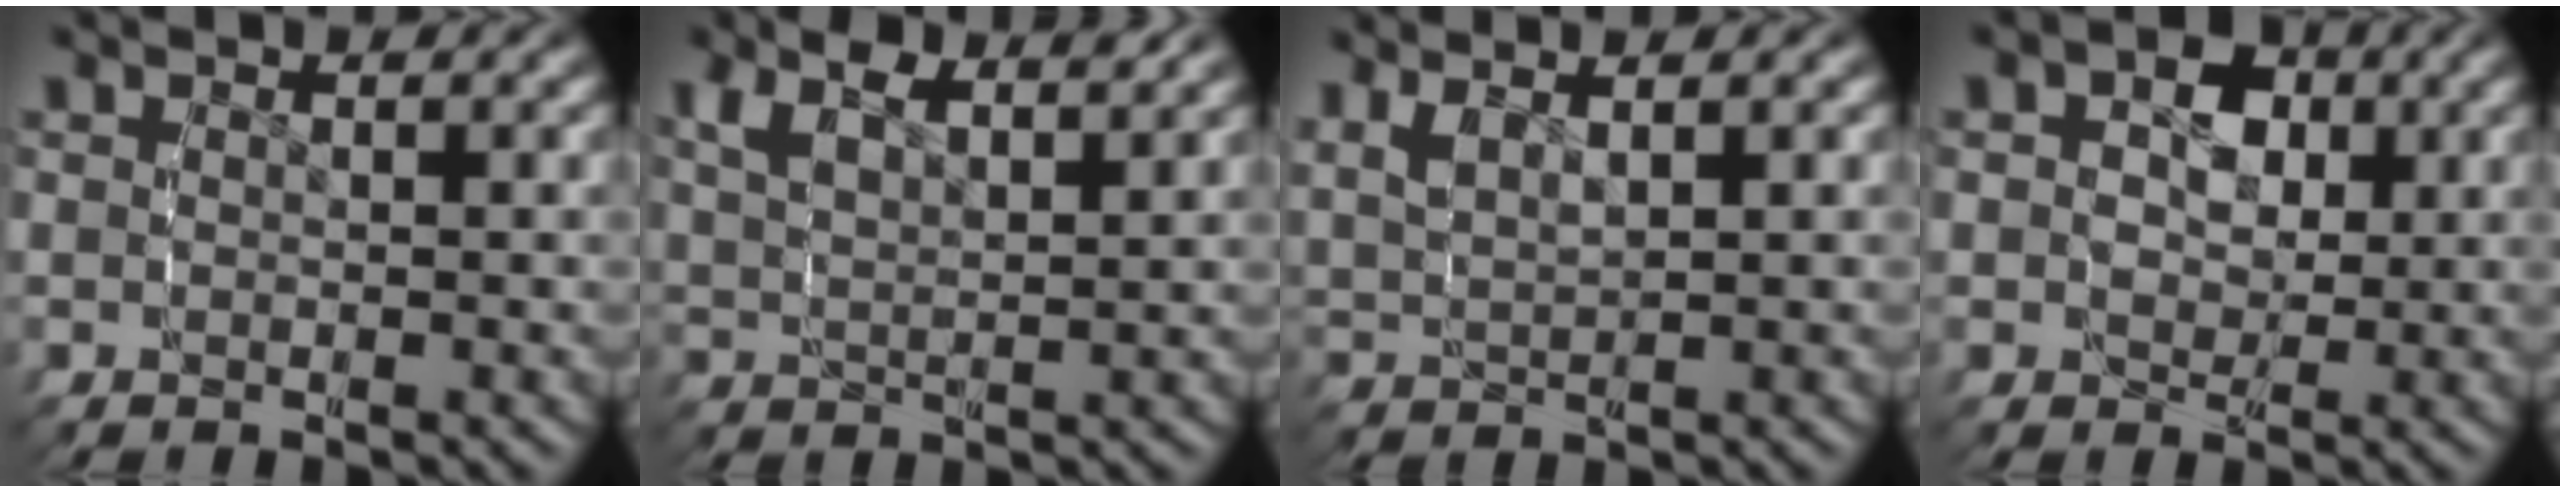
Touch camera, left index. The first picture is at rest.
{"total": 4.1, "force": [3.0, 1.3, 2.4], "torque": [-0.051, 0.002, 0.058]}
{"total": 2.8, "force": [2.1, 1.0, 1.5], "torque": [-0.037, 0.006, 0.042]}
{"total": 3.7, "force": [0.8, 3.0, 2.1], "torque": [-0.034, -0.010, 0.010]}